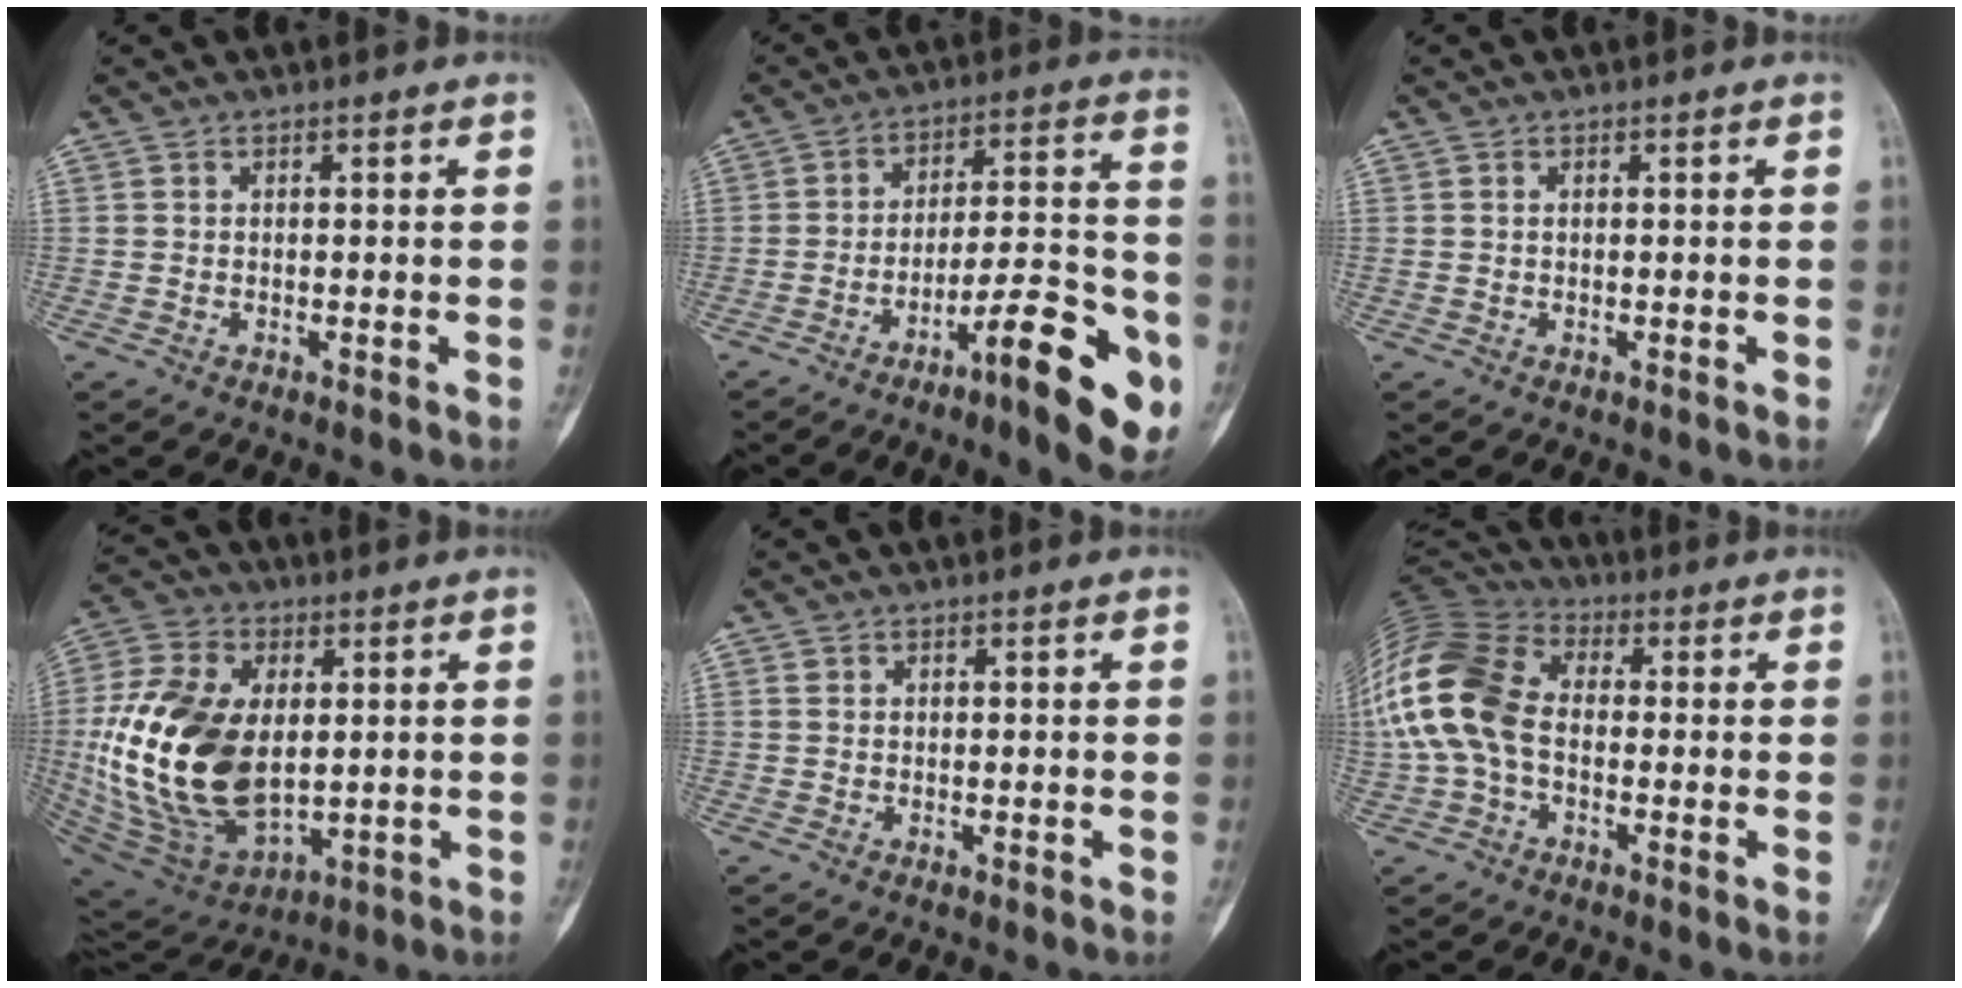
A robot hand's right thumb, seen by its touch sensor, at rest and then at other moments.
{"total": 16.6, "force": [-7.8, 3.8, 14.1], "torque": [-0.187, 0.050, -0.111]}
{"total": 0.0}
{"total": 24.5, "force": [0.9, 14.8, 19.5], "torque": [-0.390, -0.018, 0.034]}
{"total": 0.7, "force": [0.2, 0.6, 0.2], "torque": [0.000, 0.003, 0.004]}
{"total": 17.1, "force": [-0.9, 11.6, 12.5], "torque": [-0.274, 0.032, -0.026]}